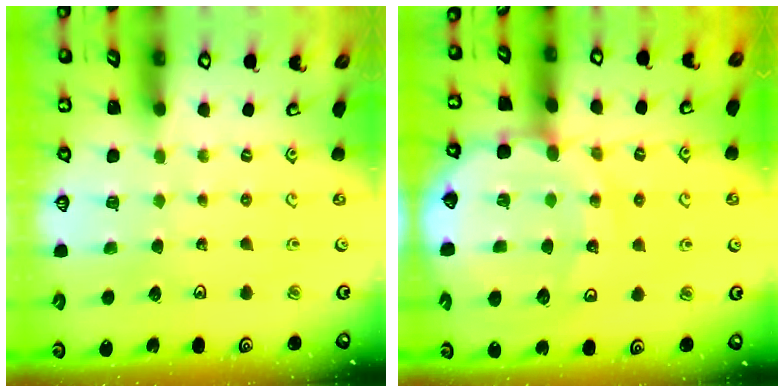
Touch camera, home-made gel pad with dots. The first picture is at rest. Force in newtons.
{"total": 16.3, "press": 16.2, "slide": 2.0}